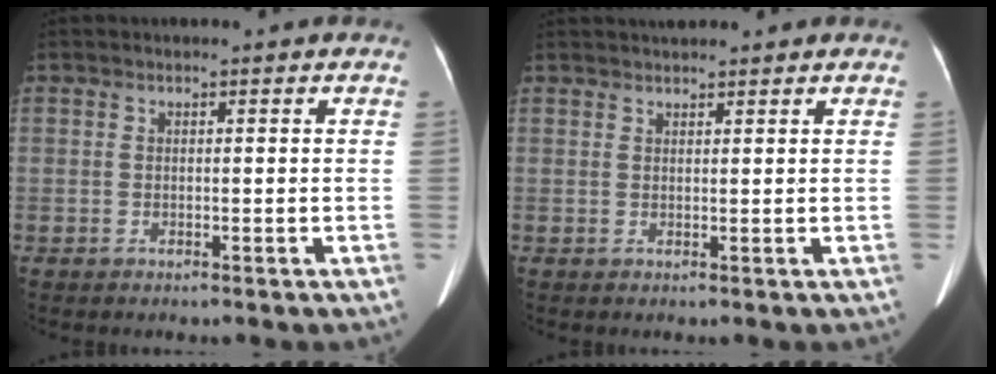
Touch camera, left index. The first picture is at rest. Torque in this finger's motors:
{"motor_torque": [0.70, -0.87, 0.20, 0.09]}